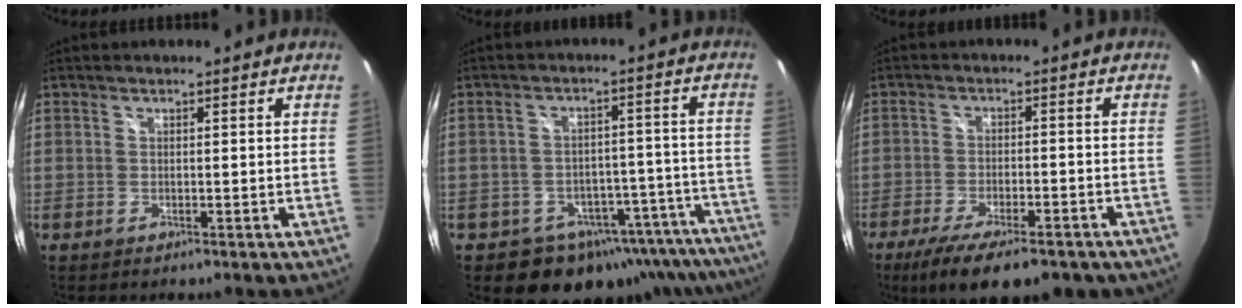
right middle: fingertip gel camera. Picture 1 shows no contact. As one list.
[{"total": 17.8, "force": [-14.4, 9.6, 4.4], "torque": [-0.065, 0.043, -0.162]}, {"total": 16.6, "force": [-11.8, 5.8, 10.1], "torque": [-0.195, -0.044, -0.171]}]